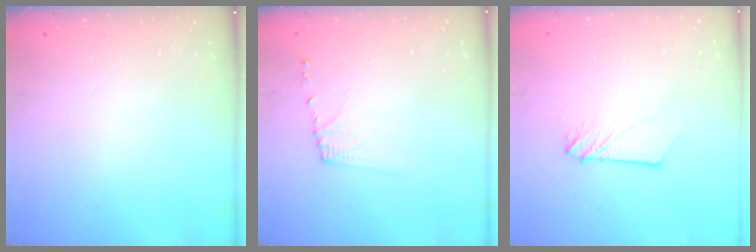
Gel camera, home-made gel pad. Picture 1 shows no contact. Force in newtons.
{"total": 5.8, "press": 5.8, "slide": 0.6}
{"total": 3.3, "press": 3.2, "slide": 0.5}